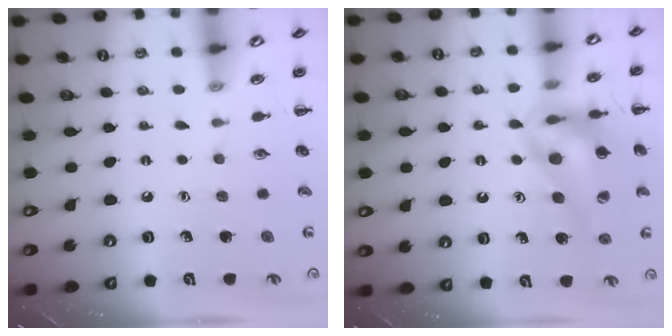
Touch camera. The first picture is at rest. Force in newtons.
{"total": 14.9, "press": 14.2, "slide": 4.7}